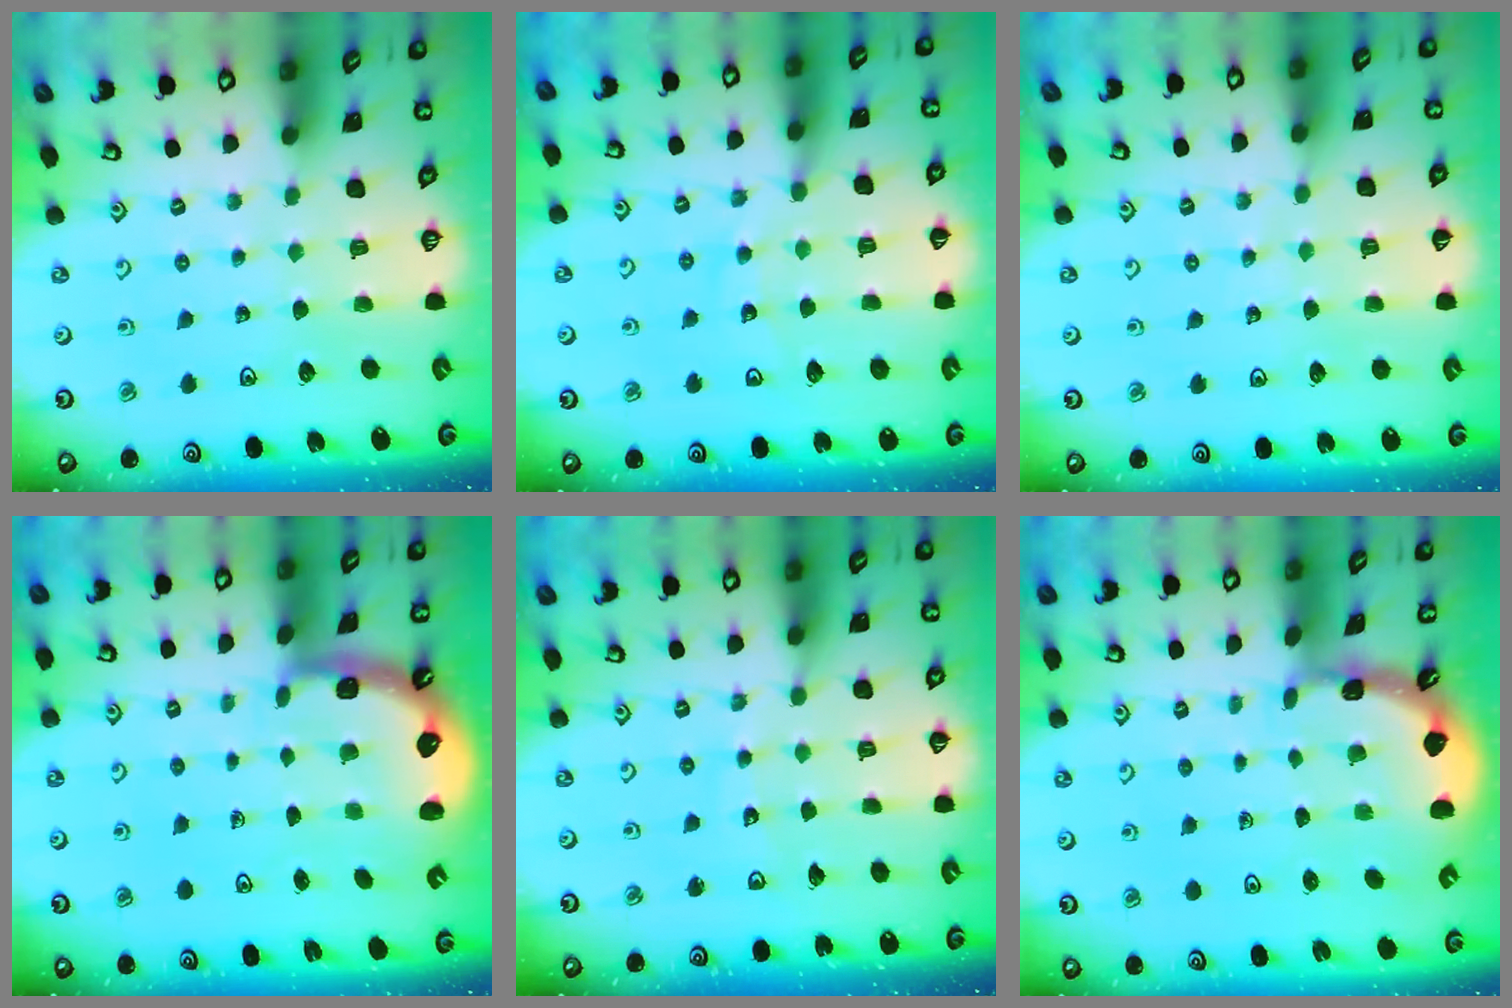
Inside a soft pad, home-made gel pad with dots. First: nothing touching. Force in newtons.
{"total": 11.2, "press": 11.2, "slide": 1.3}
{"total": 1.7, "press": 1.7, "slide": 0.2}
{"total": 1.4, "press": 1.4, "slide": 0.1}
{"total": 7.1, "press": 7.0, "slide": 0.8}
{"total": 1.6, "press": 1.6, "slide": 0.1}